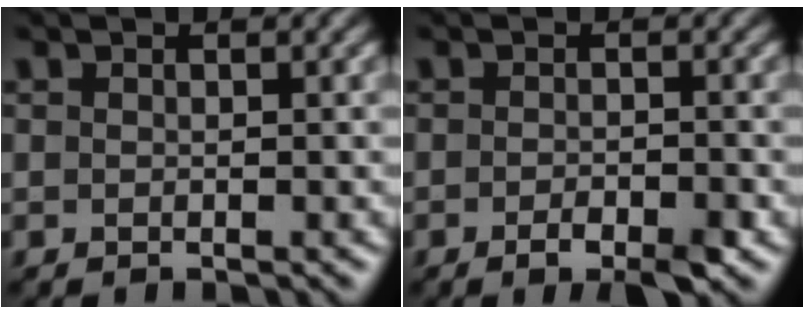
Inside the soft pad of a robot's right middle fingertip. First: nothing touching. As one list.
[{"total": 3.1, "force": [-1.9, 1.1, 2.3], "torque": [-0.035, 0.000, -0.028]}]